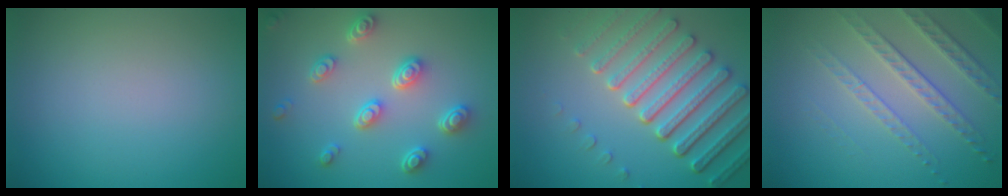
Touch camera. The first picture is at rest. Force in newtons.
{"total": 4.5, "press": 3.6, "slide": 2.6}
{"total": 7.6, "press": 5.7, "slide": 5.0}
{"total": 3.4, "press": 3.2, "slide": 1.3}